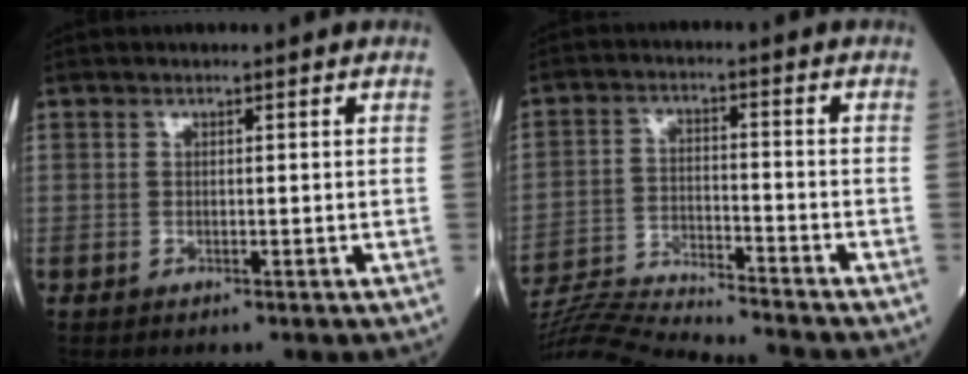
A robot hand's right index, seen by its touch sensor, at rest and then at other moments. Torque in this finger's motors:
{"motor_torque": [-2.03, -0.11, -0.89, -0.21]}